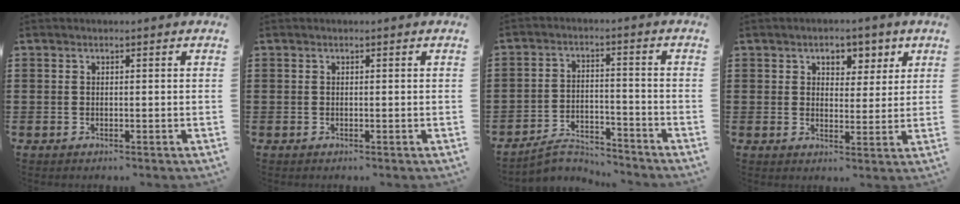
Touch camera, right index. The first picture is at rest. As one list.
[{"total": 0.0}, {"total": 5.1, "force": [-4.9, 1.0, 1.2], "torque": [-0.025, 0.007, -0.095]}, {"total": 3.9, "force": [2.2, 2.8, 1.6], "torque": [-0.031, 0.007, 0.033]}]